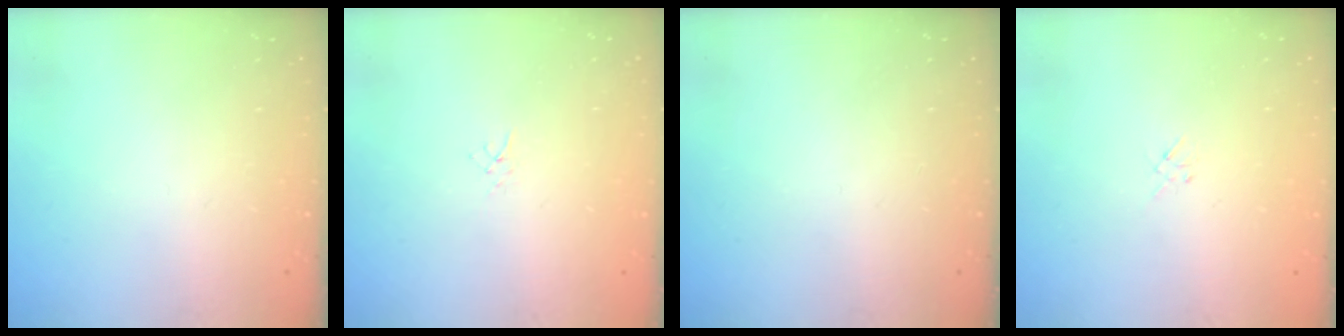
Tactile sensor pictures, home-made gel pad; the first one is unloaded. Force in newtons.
{"total": 1.9, "press": 1.9, "slide": 0.3}
{"total": 0.0}
{"total": 1.3, "press": 1.2, "slide": 0.5}